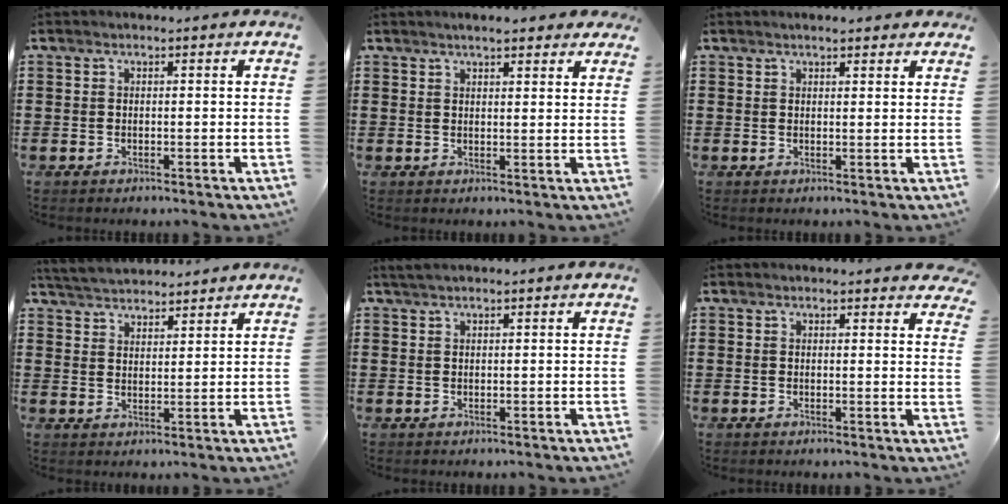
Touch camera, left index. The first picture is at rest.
{"total": 2.9, "force": [2.5, 0.4, 1.4], "torque": [-0.034, 0.004, 0.043]}
{"total": 1.6, "force": [1.4, 0.3, 0.8], "torque": [-0.018, 0.004, 0.026]}
{"total": 3.8, "force": [3.8, 0.5, 0.3], "torque": [-0.019, -0.010, 0.070]}
{"total": 0.9, "force": [0.6, 0.0, 0.7], "torque": [-0.013, 0.000, 0.012]}
{"total": 1.5, "force": [1.5, 0.3, 0.3], "torque": [-0.003, 0.000, 0.027]}